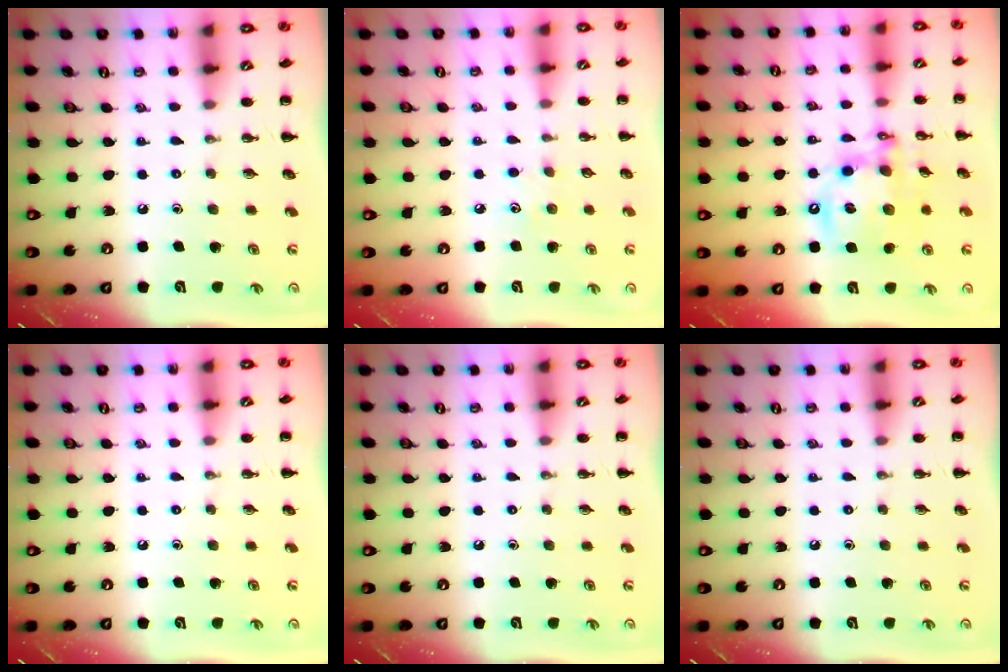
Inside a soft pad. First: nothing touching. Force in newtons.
{"total": 3.9, "press": 3.7, "slide": 1.0}
{"total": 15.3, "press": 14.8, "slide": 3.7}
{"total": 0.0}
{"total": 0.0}
{"total": 0.0}